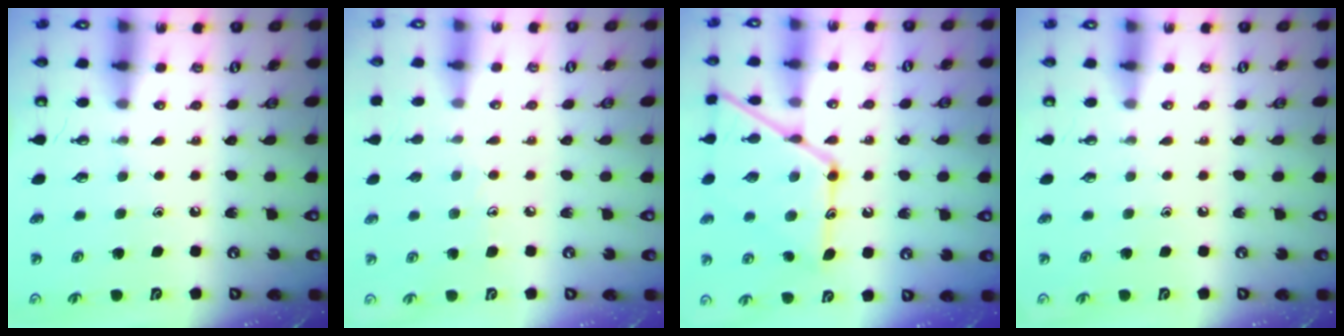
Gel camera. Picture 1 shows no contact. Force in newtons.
{"total": 4.6, "press": 4.5, "slide": 0.4}
{"total": 16.1, "press": 16.0, "slide": 1.2}
{"total": 0.0}